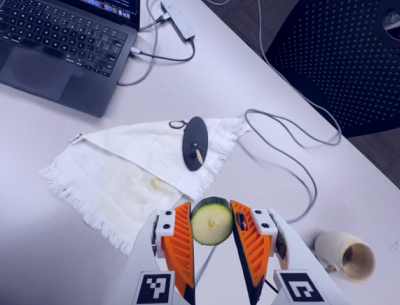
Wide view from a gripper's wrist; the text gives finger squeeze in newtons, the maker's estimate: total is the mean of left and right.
{"total": 10.2, "left": 10.6, "right": 9.8}